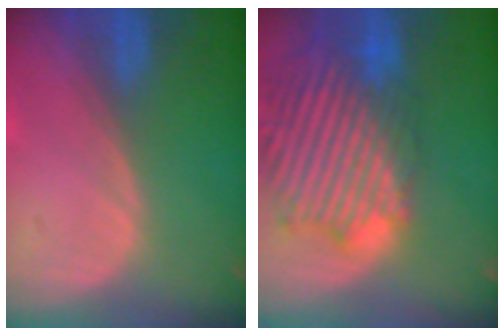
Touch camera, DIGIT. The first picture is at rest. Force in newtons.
{"total": 14.1, "press": 12.0, "slide": 7.3}